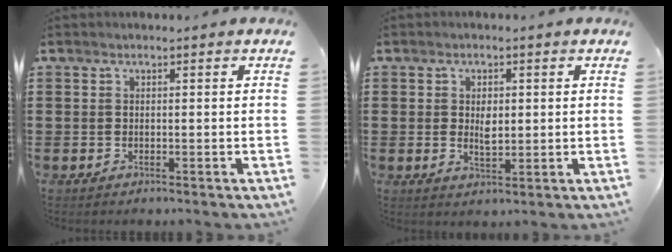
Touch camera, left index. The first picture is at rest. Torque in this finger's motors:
{"motor_torque": [-0.34, 0.81, 0.02, 0.02]}